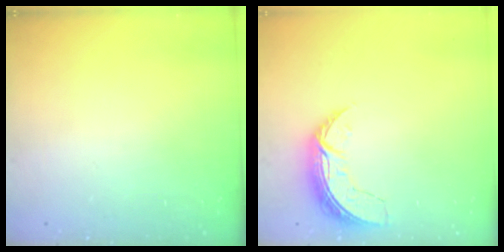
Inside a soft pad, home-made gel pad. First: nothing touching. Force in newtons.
{"total": 7.3, "press": 7.3, "slide": 0.4}